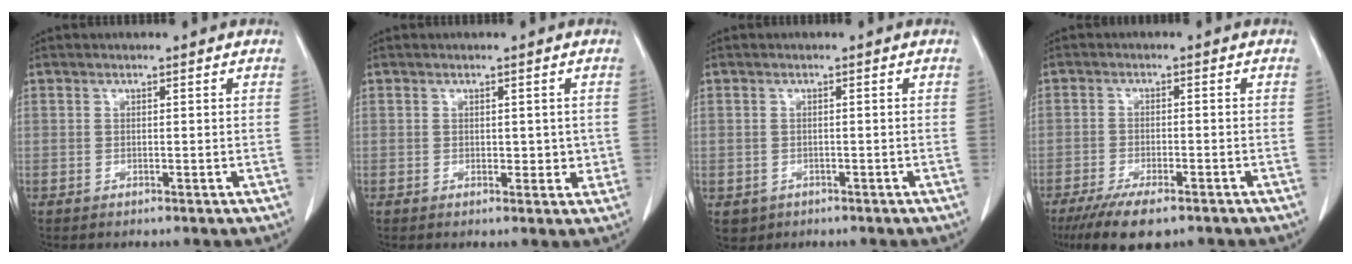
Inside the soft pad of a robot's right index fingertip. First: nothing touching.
{"total": 2.6, "force": [0.2, 1.7, 1.9], "torque": [-0.017, -0.003, 0.006]}
{"total": 2.6, "force": [-1.1, 2.3, 0.3], "torque": [-0.004, 0.003, -0.011]}
{"total": 8.5, "force": [-6.1, 2.4, 5.4], "torque": [-0.085, -0.015, -0.097]}